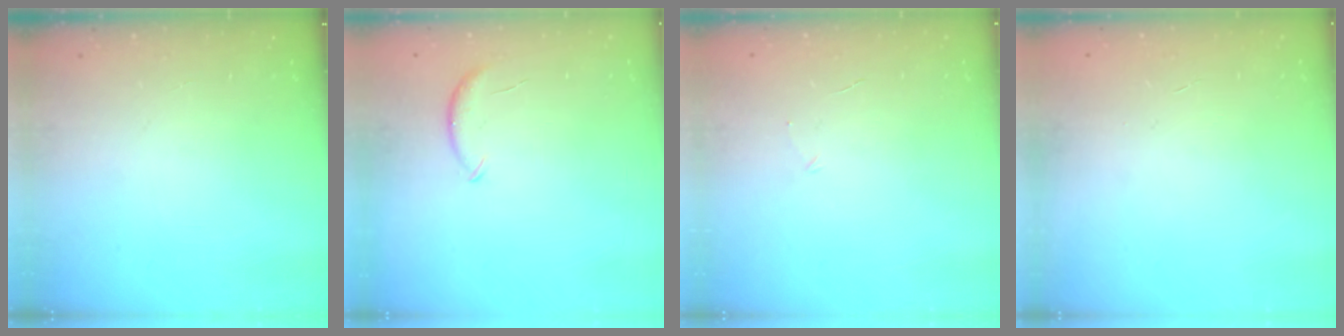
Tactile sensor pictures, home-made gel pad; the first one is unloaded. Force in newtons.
{"total": 7.1, "press": 7.0, "slide": 1.0}
{"total": 2.5, "press": 2.3, "slide": 0.8}
{"total": 0.0}